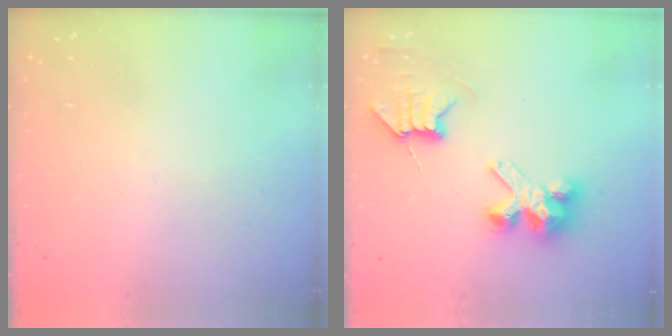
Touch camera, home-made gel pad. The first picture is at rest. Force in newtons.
{"total": 7.4, "press": 7.4, "slide": 0.2}